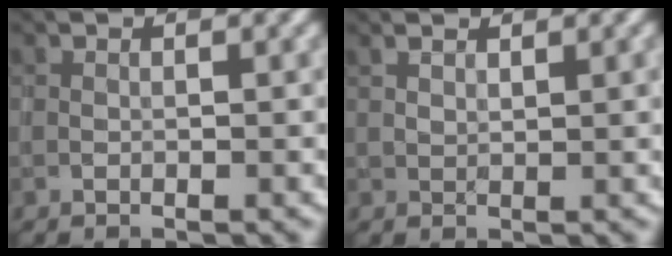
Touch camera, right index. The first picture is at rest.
{"total": 1.7, "force": [1.4, 0.4, 1.0], "torque": [-0.022, 0.002, 0.027]}